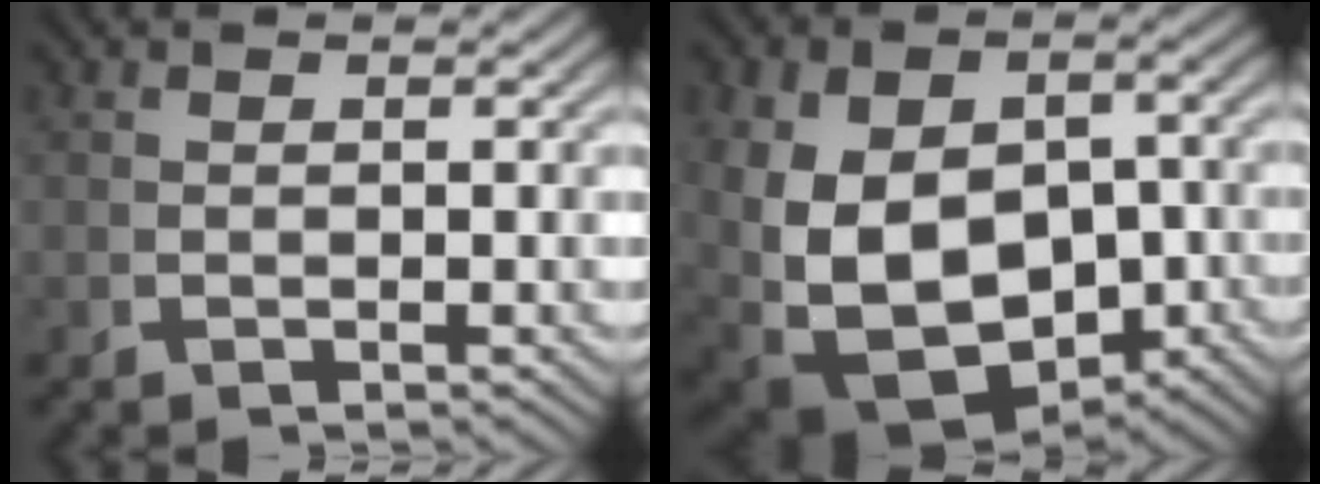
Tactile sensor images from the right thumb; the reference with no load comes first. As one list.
[{"total": 14.7, "force": [-3.6, 10.3, 9.9], "torque": [-0.228, -0.087, -0.012]}]